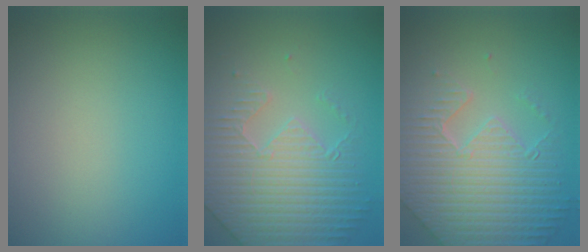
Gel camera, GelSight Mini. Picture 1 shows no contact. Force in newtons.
{"total": 5.1, "press": 4.8, "slide": 1.6}
{"total": 8.5, "press": 6.1, "slide": 5.8}